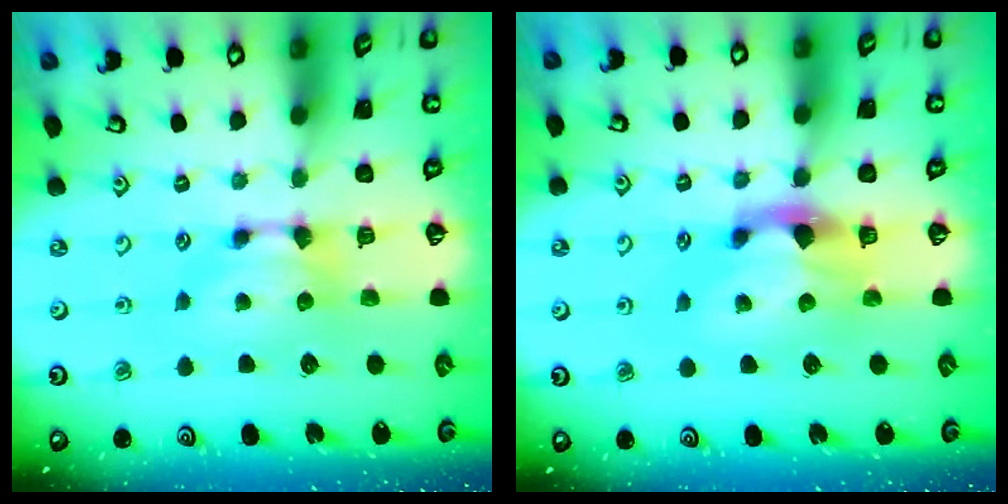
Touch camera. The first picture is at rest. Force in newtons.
{"total": 3.1, "press": 2.7, "slide": 1.4}